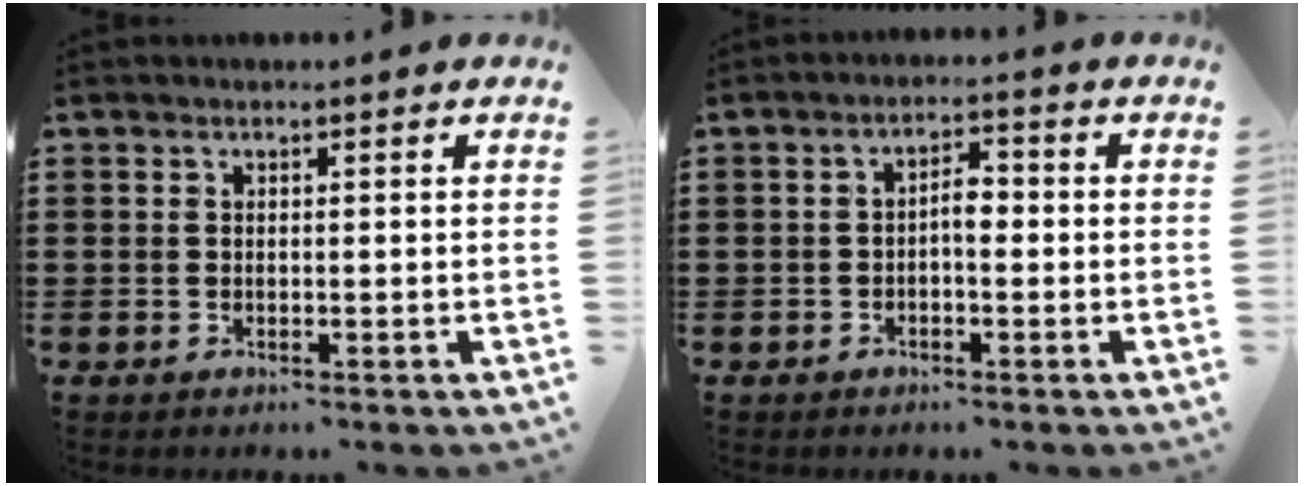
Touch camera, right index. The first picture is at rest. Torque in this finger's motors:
{"motor_torque": [0.36, -0.25, 0.09, 0.05]}